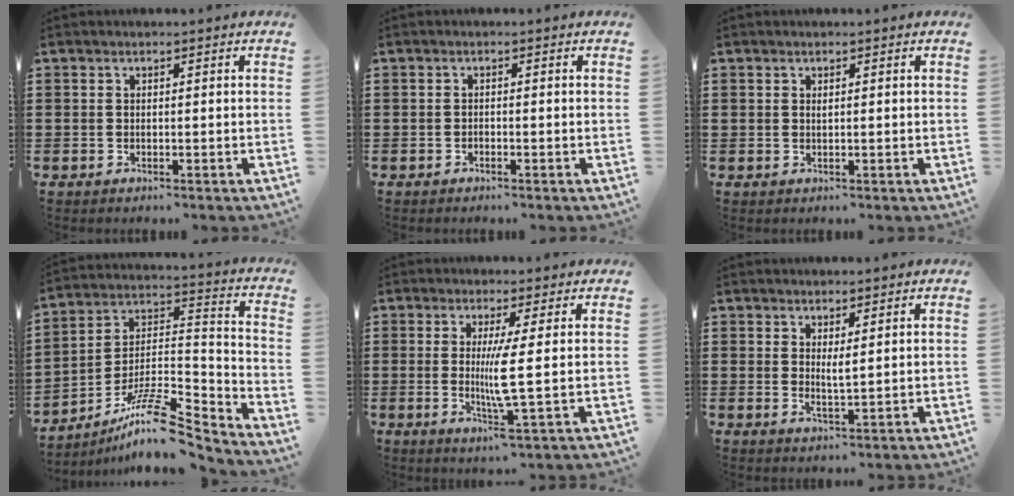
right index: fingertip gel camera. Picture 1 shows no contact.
{"total": 0.6, "force": [-0.5, 0.1, 0.3], "torque": [-0.008, -0.003, -0.010]}
{"total": 0.5, "force": [0.2, 0.1, 0.5], "torque": [-0.010, -0.001, 0.004]}
{"total": 12.1, "force": [-9.1, 2.9, 7.4], "torque": [-0.131, 0.019, -0.170]}
{"total": 6.3, "force": [0.1, -0.4, 6.3], "torque": [-0.131, -0.021, -0.006]}
{"total": 2.2, "force": [1.2, 0.3, 1.8], "torque": [-0.039, 0.001, 0.020]}